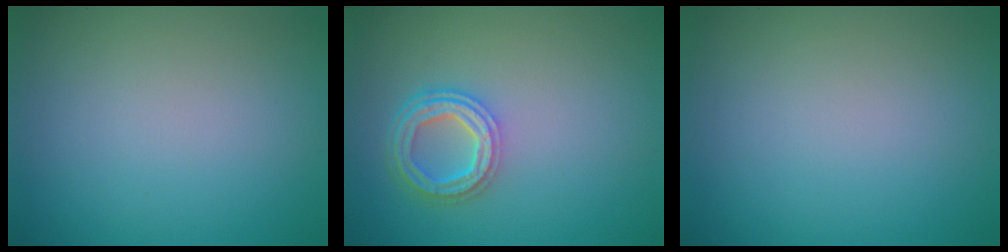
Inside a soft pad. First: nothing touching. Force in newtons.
{"total": 4.2, "press": 3.3, "slide": 2.7}
{"total": 0.0}